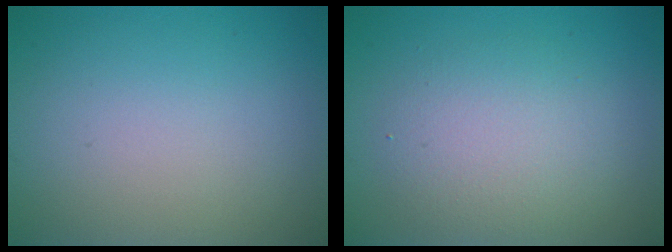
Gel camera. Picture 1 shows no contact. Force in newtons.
{"total": 4.0, "press": 4.0, "slide": 0.5}